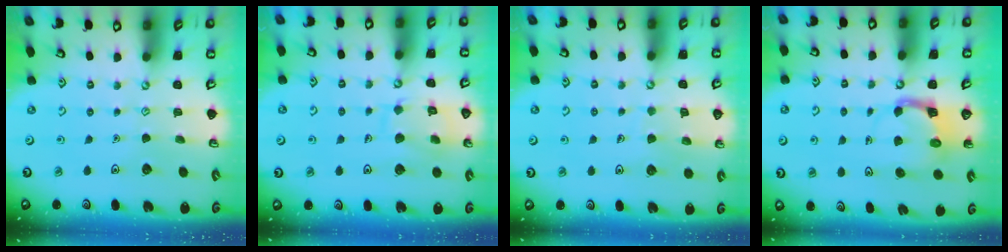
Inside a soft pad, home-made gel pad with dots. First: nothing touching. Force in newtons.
{"total": 10.4, "press": 10.3, "slide": 0.8}
{"total": 6.8, "press": 6.7, "slide": 0.5}
{"total": 3.7, "press": 3.7, "slide": 0.4}